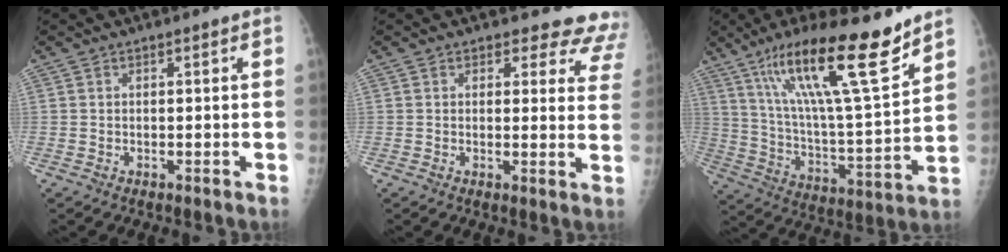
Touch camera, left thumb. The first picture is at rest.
{"total": 10.2, "force": [9.3, 4.0, 0.8], "torque": [0.049, -0.061, 0.066]}
{"total": 22.5, "force": [14.8, 3.2, 16.6], "torque": [-0.263, -0.062, 0.256]}